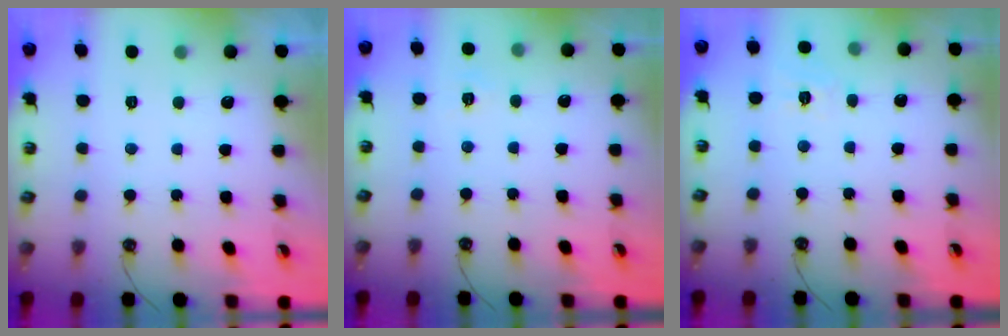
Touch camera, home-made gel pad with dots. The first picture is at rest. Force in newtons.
{"total": 2.3, "press": 2.3, "slide": 0.3}
{"total": 4.1, "press": 4.1, "slide": 0.1}